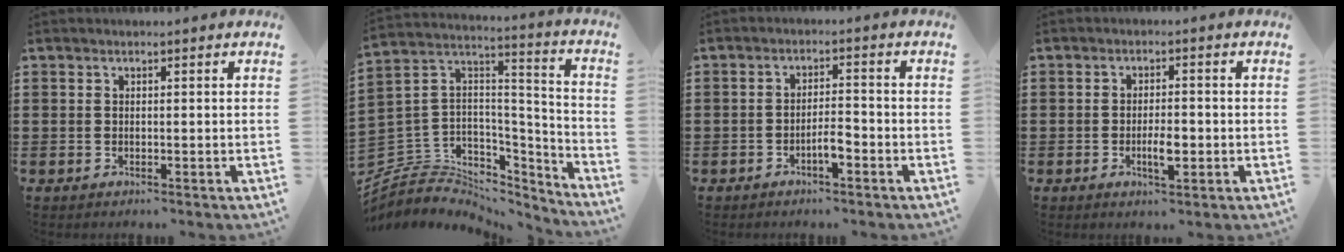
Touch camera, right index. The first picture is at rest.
{"total": 5.5, "force": [-3.1, 4.5, 0.3], "torque": [-0.040, -0.013, -0.064]}
{"total": 3.2, "force": [-1.8, 0.8, 2.5], "torque": [-0.043, 0.006, -0.033]}
{"total": 3.8, "force": [-1.1, 1.4, 3.4], "torque": [-0.068, 0.002, -0.021]}